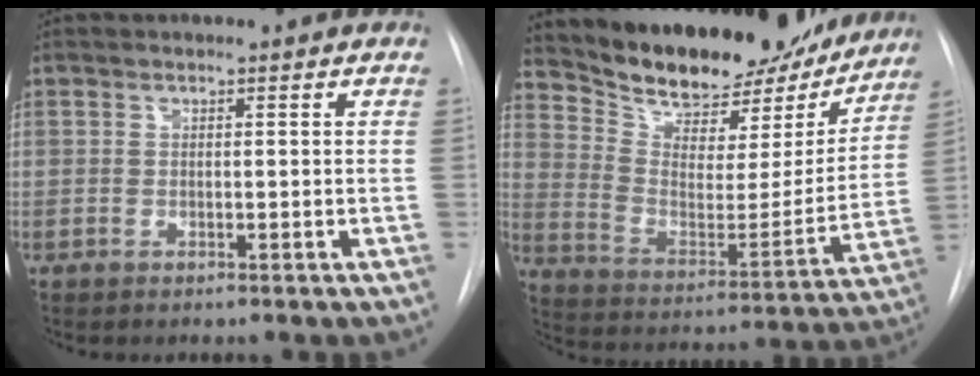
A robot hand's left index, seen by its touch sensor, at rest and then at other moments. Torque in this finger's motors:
{"motor_torque": [0.42, -0.70, 0.98, 0.16]}